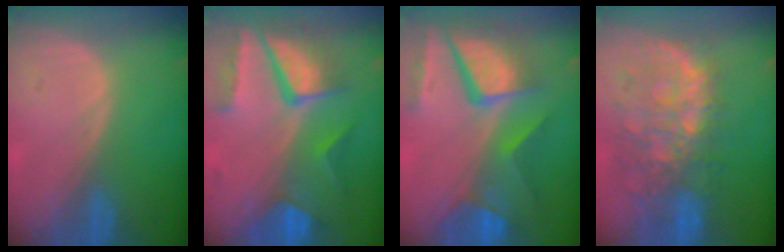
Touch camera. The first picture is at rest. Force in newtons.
{"total": 10.4, "press": 8.8, "slide": 5.5}
{"total": 11.9, "press": 9.8, "slide": 6.8}
{"total": 11.2, "press": 9.8, "slide": 5.6}